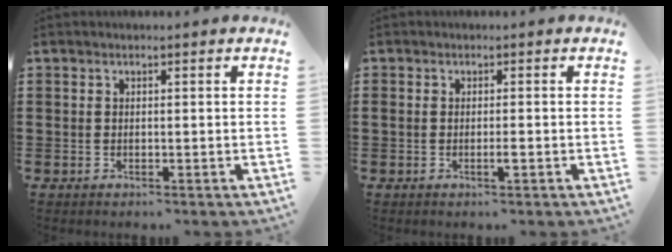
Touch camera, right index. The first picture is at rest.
{"total": 1.6, "force": [-0.6, 0.1, 1.4], "torque": [-0.025, -0.001, -0.012]}